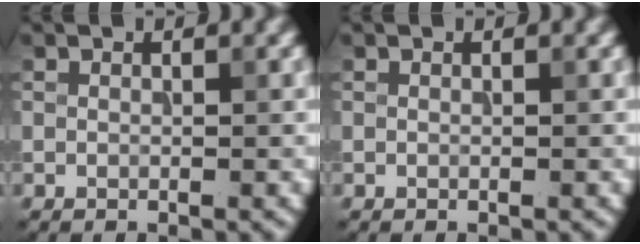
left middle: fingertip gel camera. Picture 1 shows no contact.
{"total": 0.0}